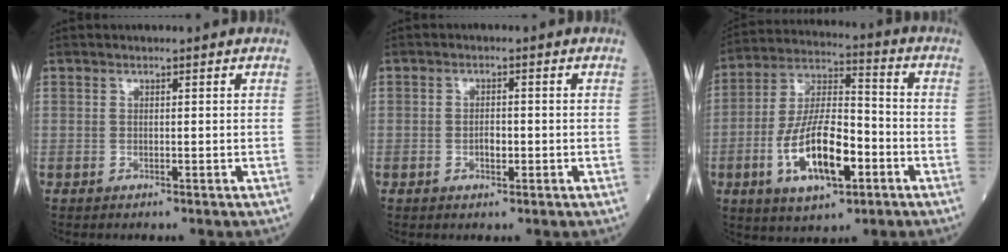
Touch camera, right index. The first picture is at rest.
{"total": 2.3, "force": [-0.6, 1.1, 1.9], "torque": [-0.030, 0.003, -0.007]}
{"total": 15.1, "force": [-5.0, 5.3, 13.2], "torque": [-0.259, 0.004, -0.087]}